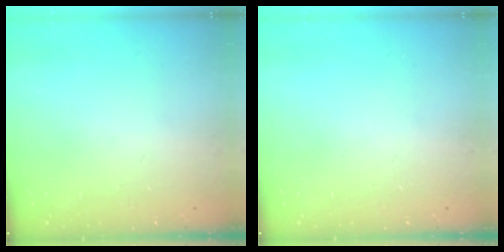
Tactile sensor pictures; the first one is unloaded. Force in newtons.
{"total": 0.0}